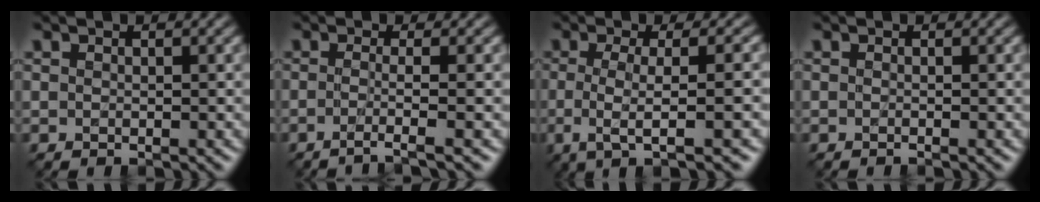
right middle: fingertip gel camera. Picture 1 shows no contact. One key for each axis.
{"total": 3.0, "fx": -1.1, "fy": 0.7, "fz": 2.7, "tx": -0.033, "ty": -0.007, "tz": -0.036}
{"total": 6.0, "fx": -1.0, "fy": 1.5, "fz": 5.7, "tx": -0.092, "ty": -0.008, "tz": -0.023}
{"total": 0.8, "fx": -0.2, "fy": 0.3, "fz": 0.8, "tx": -0.008, "ty": -0.009, "tz": -0.010}